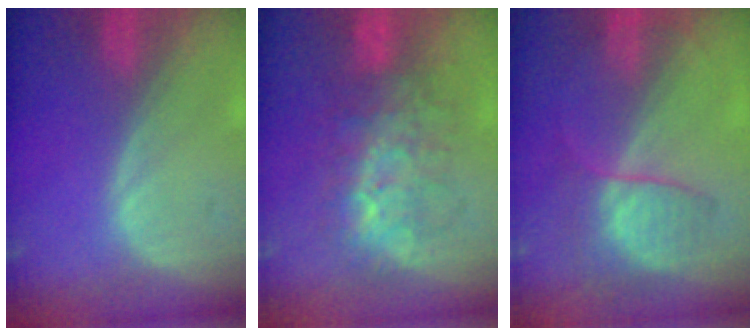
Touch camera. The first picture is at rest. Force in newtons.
{"total": 8.0, "press": 7.8, "slide": 1.8}
{"total": 6.7, "press": 5.9, "slide": 3.2}